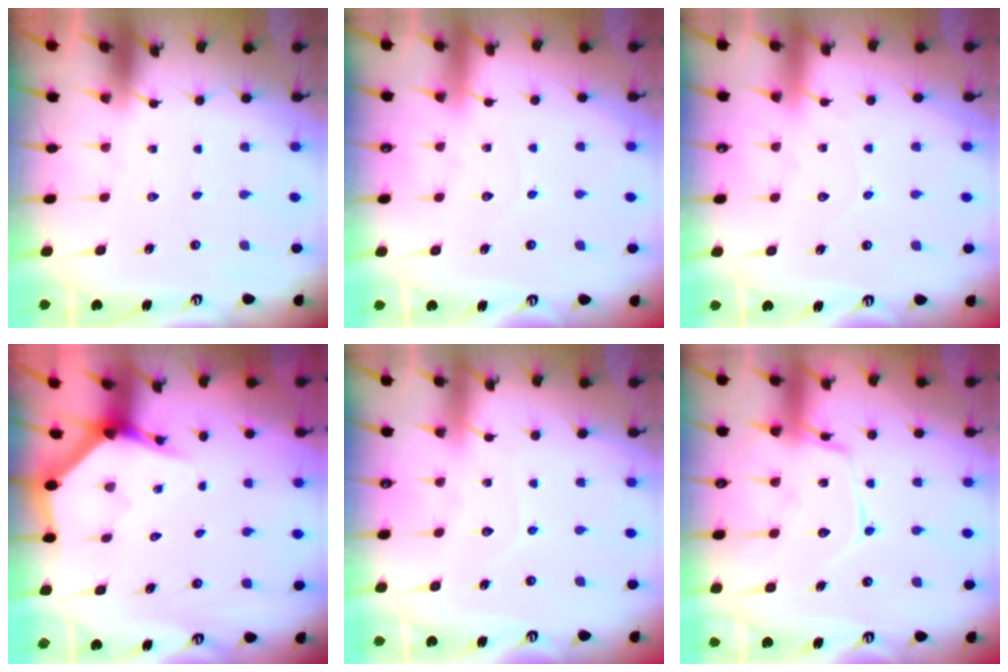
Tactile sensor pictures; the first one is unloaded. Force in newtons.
{"total": 2.9, "press": 2.9, "slide": 0.2}
{"total": 3.6, "press": 3.5, "slide": 0.4}
{"total": 4.0, "press": 4.0, "slide": 0.2}
{"total": 5.4, "press": 5.4, "slide": 0.5}
{"total": 14.8, "press": 14.8, "slide": 1.3}